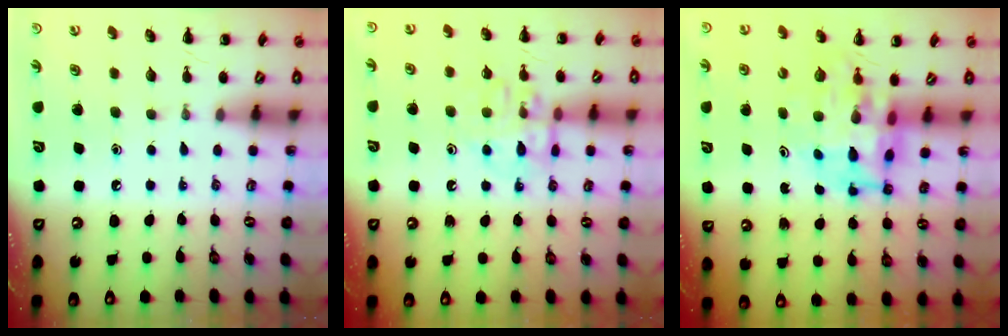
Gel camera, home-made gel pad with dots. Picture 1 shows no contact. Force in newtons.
{"total": 12.5, "press": 12.4, "slide": 1.1}
{"total": 8.2, "press": 7.7, "slide": 2.9}